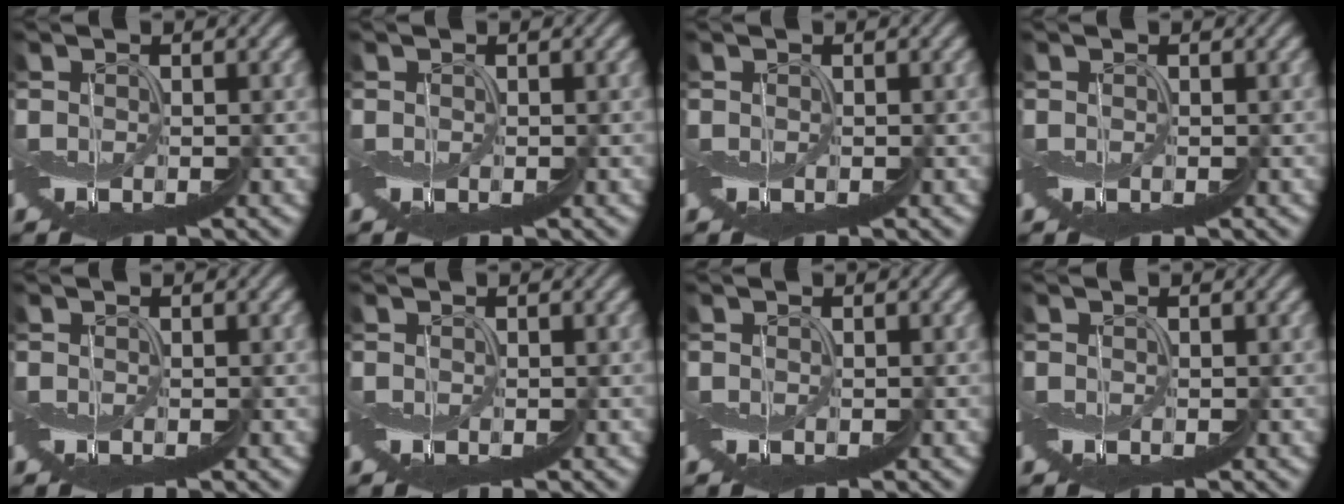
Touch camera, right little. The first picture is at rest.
{"total": 0.0}
{"total": 0.0}
{"total": 0.0}
{"total": 0.0}
{"total": 0.0}
{"total": 0.0}
{"total": 0.0}